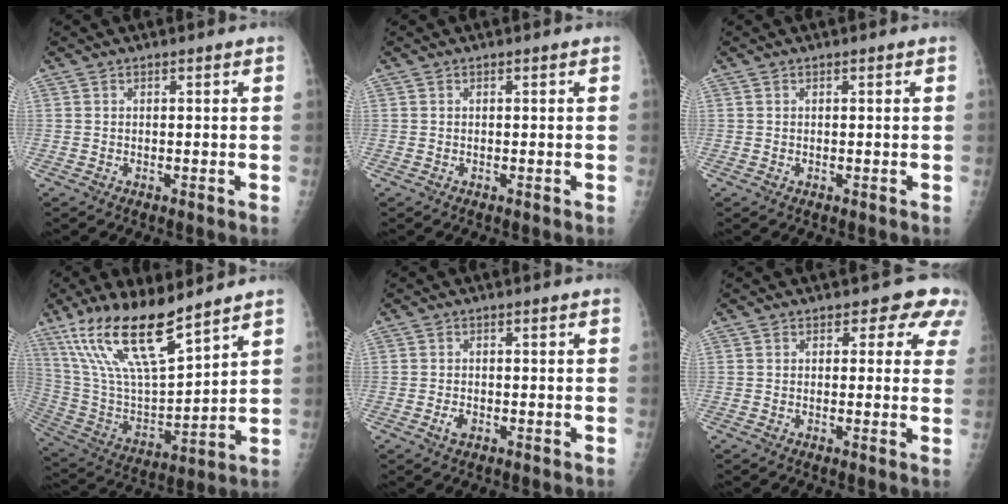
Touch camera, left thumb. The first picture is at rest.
{"total": 0.0}
{"total": 0.0}
{"total": 19.5, "force": [13.3, 5.1, 13.3], "torque": [-0.237, -0.061, 0.262]}
{"total": 1.7, "force": [-0.8, 1.0, 1.2], "torque": [-0.022, 0.003, -0.013]}
{"total": 5.4, "force": [3.2, 3.4, 2.6], "torque": [0.009, -0.011, 0.019]}